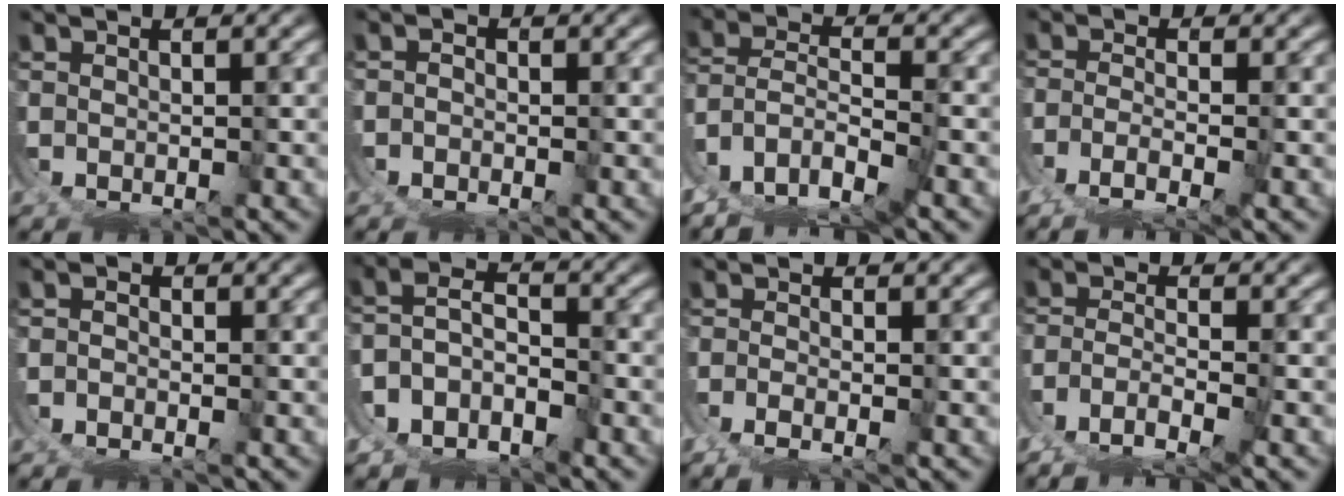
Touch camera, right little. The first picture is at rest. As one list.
[{"total": 1.9, "force": [-1.1, 1.5, 0.4], "torque": [-0.011, -0.010, -0.016]}, {"total": 4.1, "force": [-0.9, 2.7, 3.0], "torque": [-0.071, -0.031, -0.002]}, {"total": 2.2, "force": [-1.0, -0.7, 1.8], "torque": [-0.040, -0.013, -0.008]}, {"total": 2.4, "force": [-1.4, 1.9, 0.6], "torque": [-0.012, -0.010, -0.023]}, {"total": 9.7, "force": [-3.1, 8.9, 2.4], "torque": [-0.091, -0.038, -0.059]}, {"total": 1.7, "force": [-0.9, -1.1, 0.9], "torque": [-0.017, -0.008, -0.010]}, {"total": 2.5, "force": [-1.6, -0.1, 1.9], "torque": [-0.049, -0.023, -0.013]}]